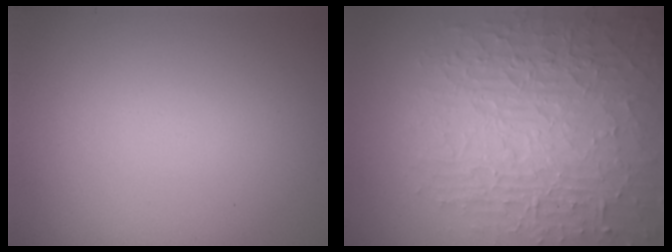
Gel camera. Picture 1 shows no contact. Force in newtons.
{"total": 8.8, "press": 6.2, "slide": 6.2}